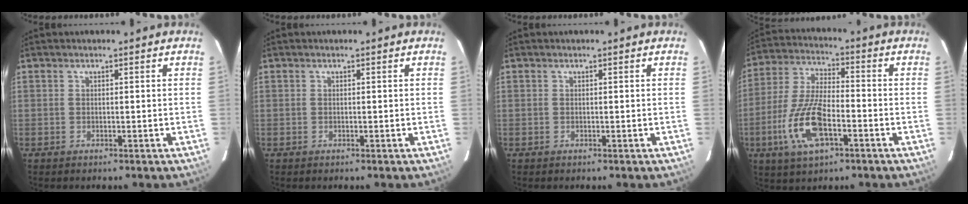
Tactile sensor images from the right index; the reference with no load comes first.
{"total": 0.0}
{"total": 0.0}
{"total": 13.8, "force": [-5.1, 5.3, 11.7], "torque": [-0.254, -0.007, -0.097]}